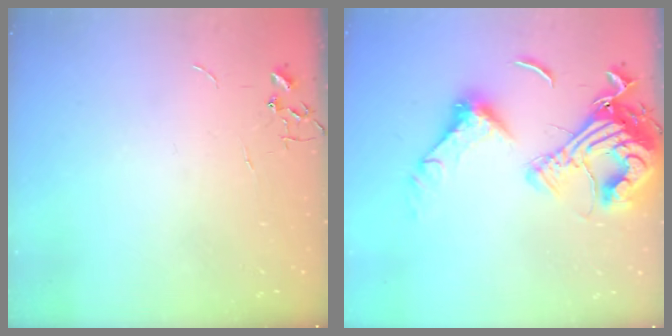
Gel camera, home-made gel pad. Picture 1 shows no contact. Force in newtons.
{"total": 21.7, "press": 21.5, "slide": 2.5}